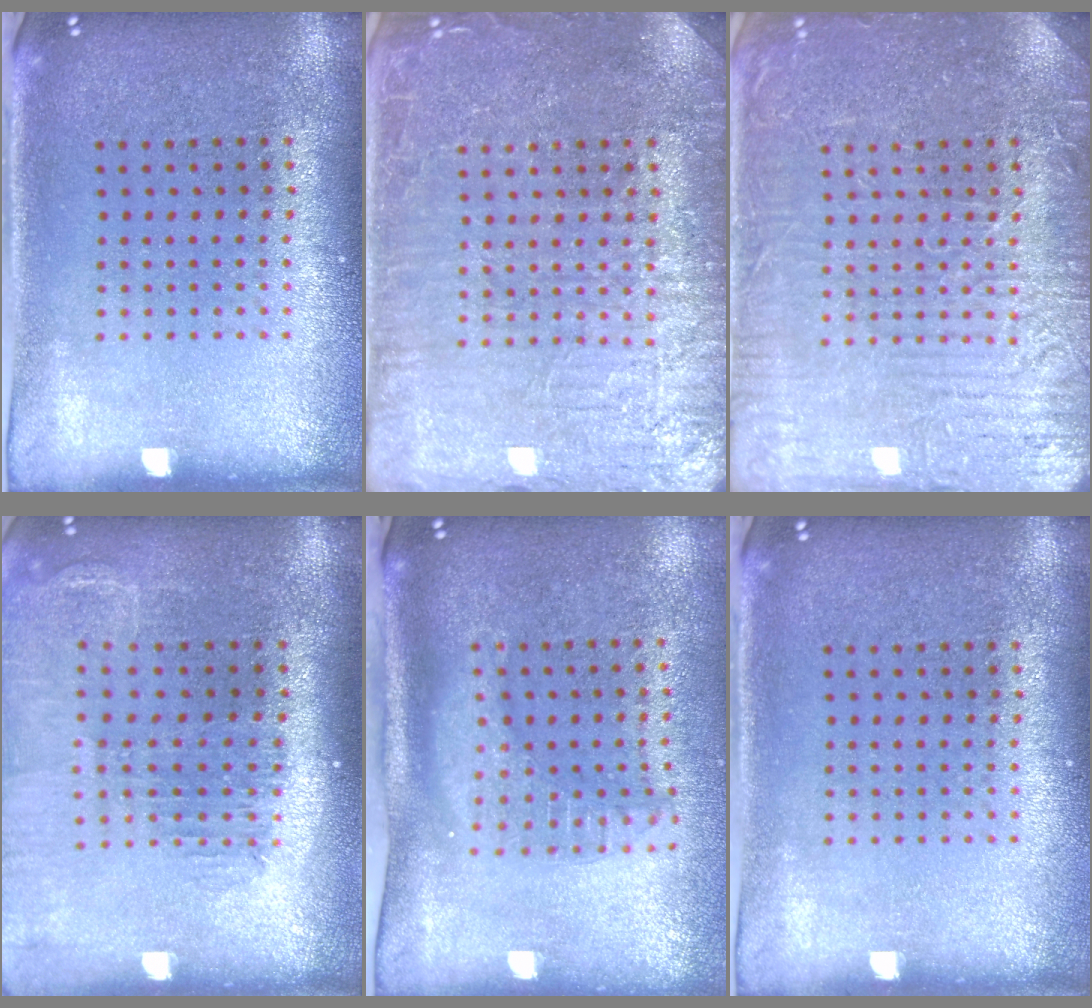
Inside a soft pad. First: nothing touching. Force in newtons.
{"total": 4.1, "press": 4.1, "slide": 0.6}
{"total": 6.4, "press": 6.4, "slide": 0.9}
{"total": 1.4, "press": 1.4, "slide": 0.1}
{"total": 1.9, "press": 1.5, "slide": 1.2}
{"total": 0.0}